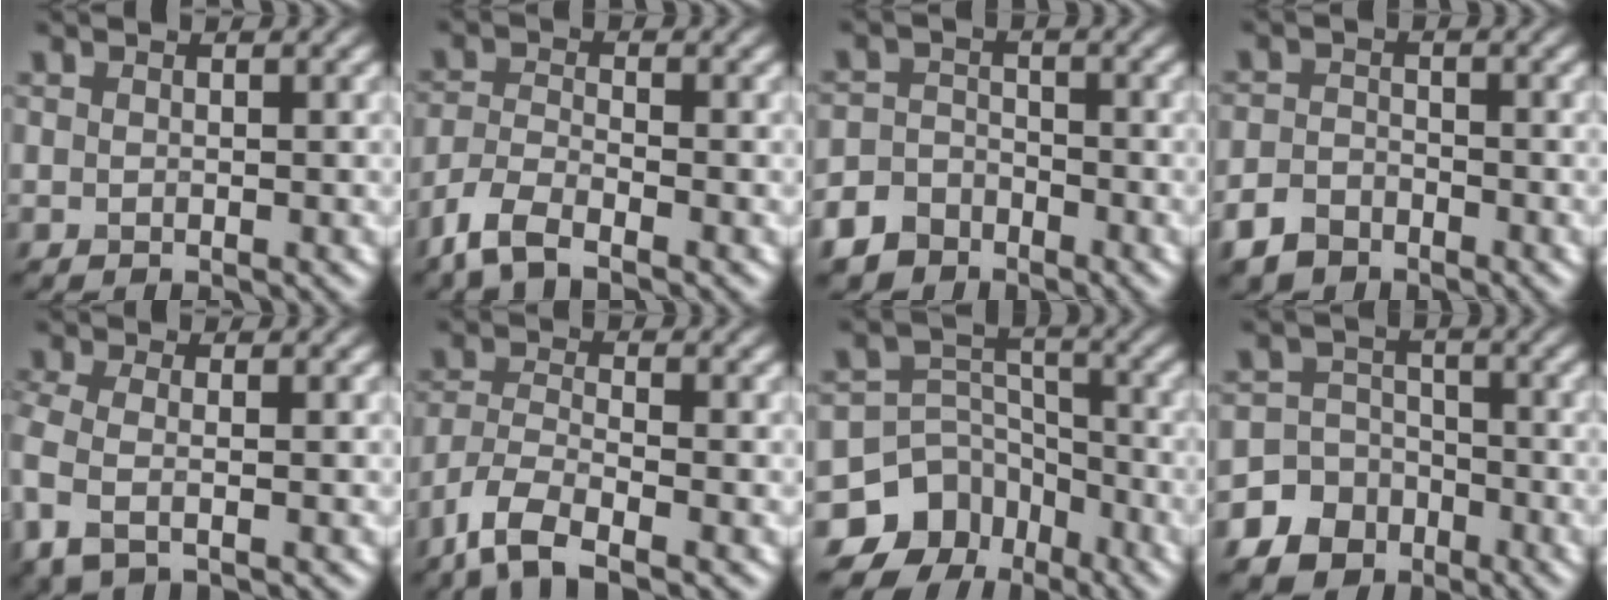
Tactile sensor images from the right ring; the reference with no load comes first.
{"total": 3.9, "force": [-3.0, 1.1, 2.3], "torque": [-0.050, -0.007, -0.072]}
{"total": 5.2, "force": [-4.0, 3.3, 0.9], "torque": [0.003, -0.005, -0.077]}
{"total": 3.1, "force": [-2.3, 1.7, 1.0], "torque": [-0.018, -0.002, -0.056]}
{"total": 2.9, "force": [-0.9, 1.2, 2.4], "torque": [-0.070, -0.007, -0.028]}
{"total": 5.3, "force": [-3.7, 1.6, 3.5], "torque": [-0.073, -0.007, -0.081]}
{"total": 10.2, "force": [-6.8, 7.4, 1.7], "torque": [-0.030, 0.002, -0.124]}
{"total": 8.1, "force": [-4.7, 6.6, 0.9], "torque": [-0.006, -0.015, -0.105]}